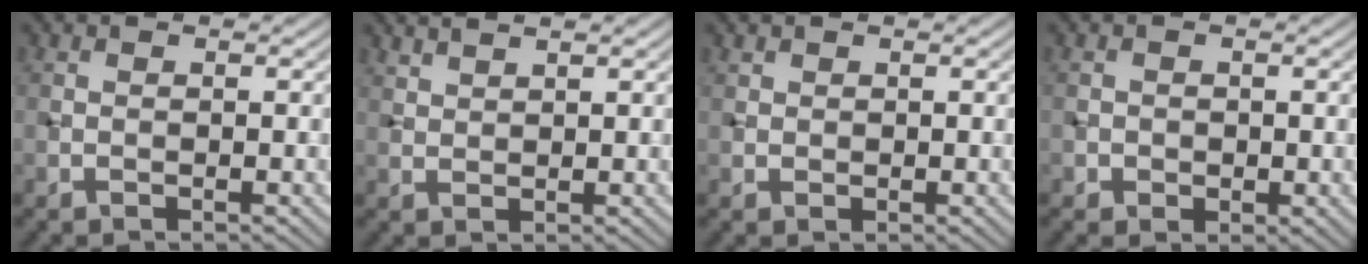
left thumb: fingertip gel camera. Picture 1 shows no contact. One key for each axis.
{"total": 2.0, "fx": 1.7, "fy": 0.3, "fz": 0.9, "tx": -0.017, "ty": 0.003, "tz": 0.035}
{"total": 1.0, "fx": 0.7, "fy": 0.8, "fz": 0.2, "tx": -0.005, "ty": -0.001, "tz": 0.016}
{"total": 1.6, "fx": -0.4, "fy": 1.4, "fz": 0.8, "tx": -0.013, "ty": -0.008, "tz": -0.007}